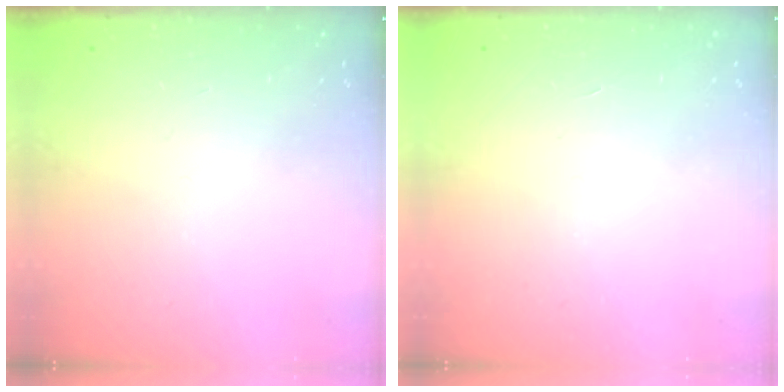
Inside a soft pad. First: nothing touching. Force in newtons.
{"total": 1.6, "press": 1.6, "slide": 0.1}